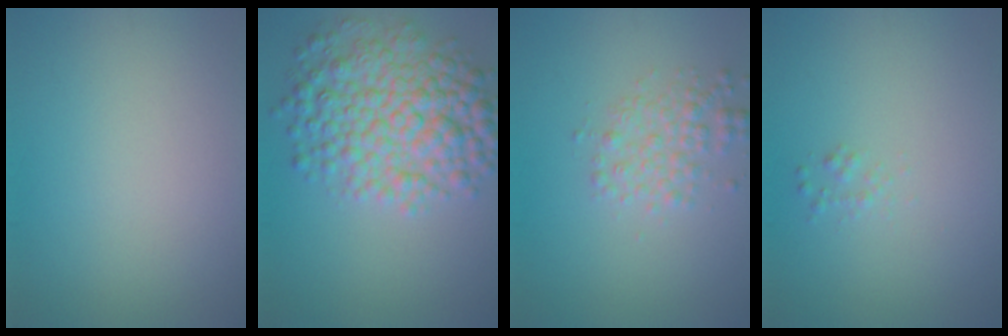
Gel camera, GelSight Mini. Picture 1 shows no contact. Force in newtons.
{"total": 7.7, "press": 7.7, "slide": 0.1}
{"total": 2.5, "press": 2.5, "slide": 0.0}
{"total": 0.7, "press": 0.7, "slide": 0.0}